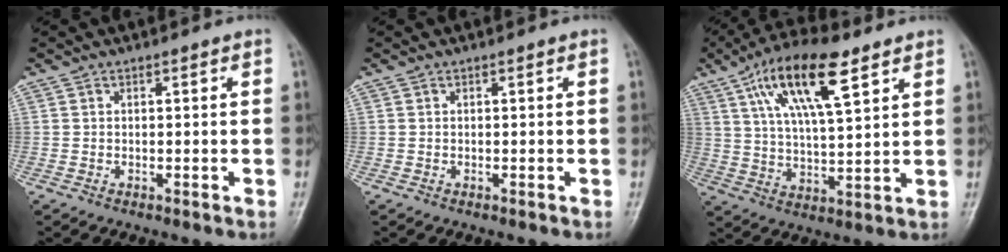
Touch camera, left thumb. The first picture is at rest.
{"total": 0.0}
{"total": 15.9, "force": [8.0, 5.4, 12.7], "torque": [-0.212, -0.016, 0.142]}